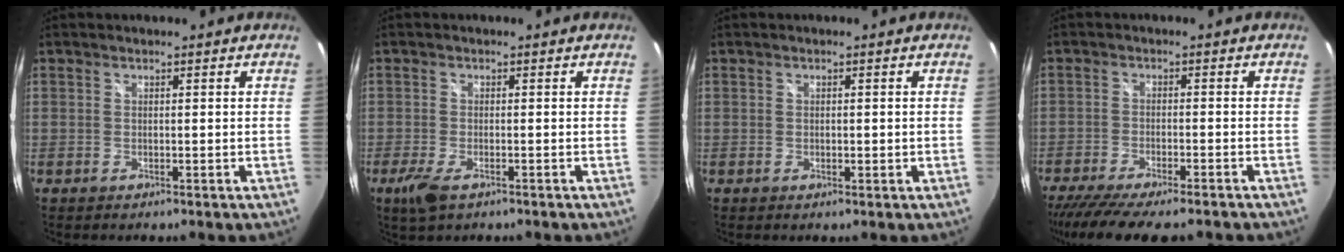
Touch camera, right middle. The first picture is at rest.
{"total": 4.1, "force": [-2.2, 1.5, 3.0], "torque": [-0.070, -0.013, -0.042]}
{"total": 1.3, "force": [-0.1, 0.7, 1.0], "torque": [-0.013, 0.001, -0.002]}
{"total": 12.1, "force": [-10.0, 2.0, 6.6], "torque": [-0.144, -0.042, -0.161]}